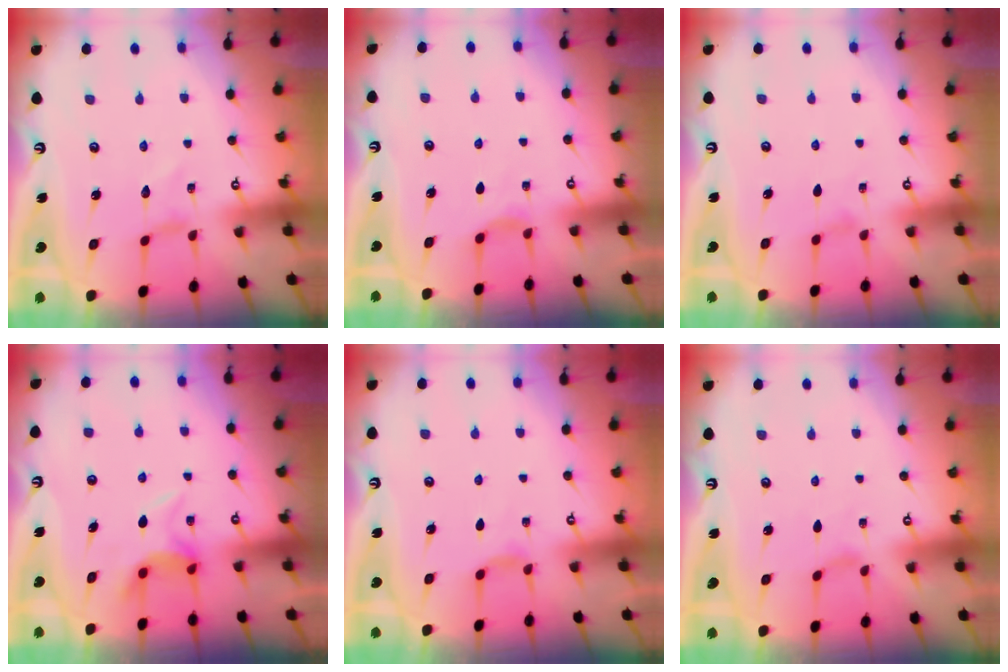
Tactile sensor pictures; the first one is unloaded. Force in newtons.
{"total": 3.5, "press": 3.5, "slide": 0.6}
{"total": 0.8, "press": 0.7, "slide": 0.3}
{"total": 6.0, "press": 6.0, "slide": 0.4}
{"total": 2.7, "press": 2.6, "slide": 0.5}
{"total": 1.1, "press": 1.1, "slide": 0.3}